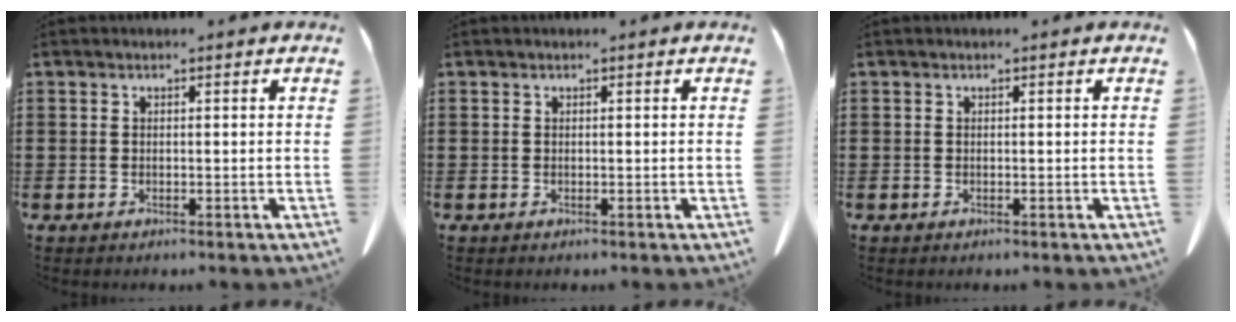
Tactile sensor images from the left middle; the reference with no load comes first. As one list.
[{"total": 0.0}, {"total": 0.0}]